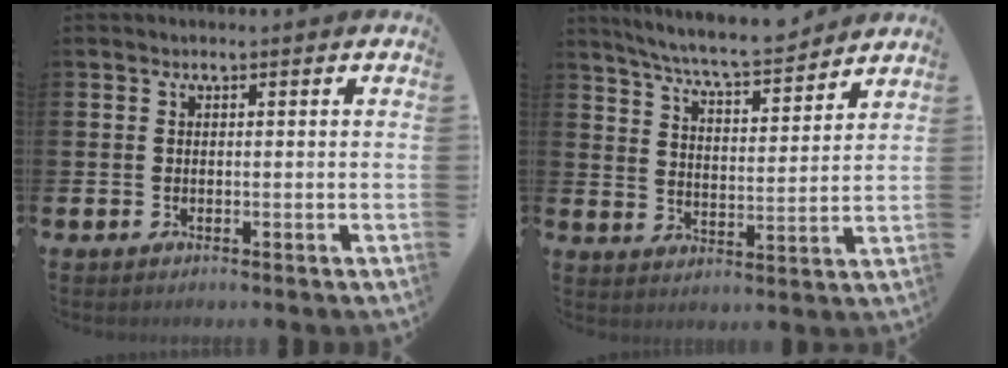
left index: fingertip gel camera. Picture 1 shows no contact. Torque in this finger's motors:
{"motor_torque": [1.01, -1.13, 0.63, 0.21]}